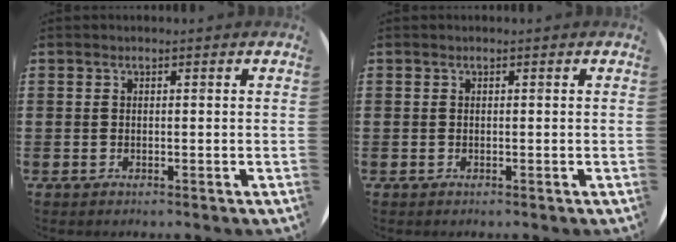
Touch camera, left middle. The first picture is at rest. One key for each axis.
{"total": 0.0}